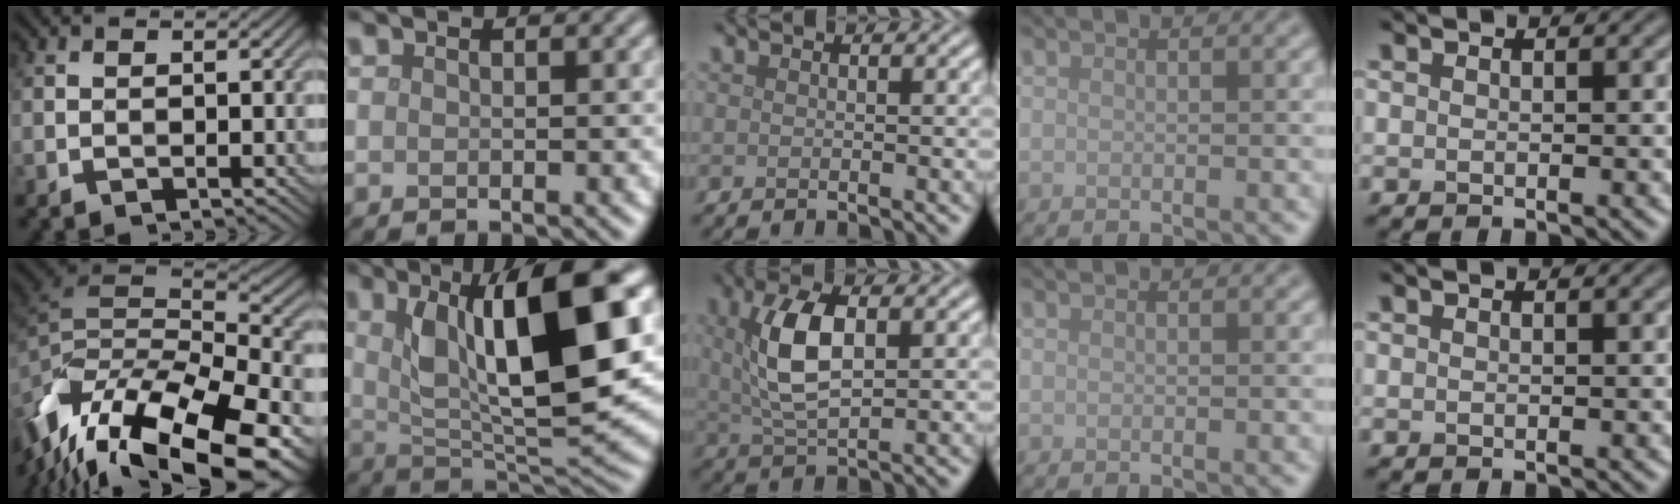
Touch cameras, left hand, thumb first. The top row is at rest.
{"thumb": {"total": 17.4, "force": [-10.3, 7.5, 11.9], "torque": [-0.237, -0.014, -0.153]}, "index": {"total": 13.1, "force": [3.2, 4.3, 11.9], "torque": [-0.181, 0.002, 0.052]}, "middle": {"total": 5.9, "force": [1.3, 2.6, 5.1], "torque": [-0.109, 0.006, 0.026]}}